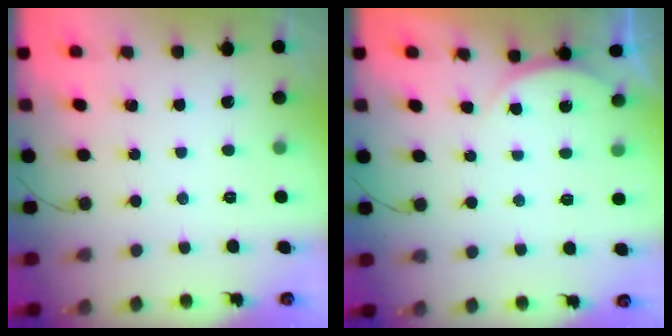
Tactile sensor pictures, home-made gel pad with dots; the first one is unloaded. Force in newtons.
{"total": 2.8, "press": 2.1, "slide": 1.7}